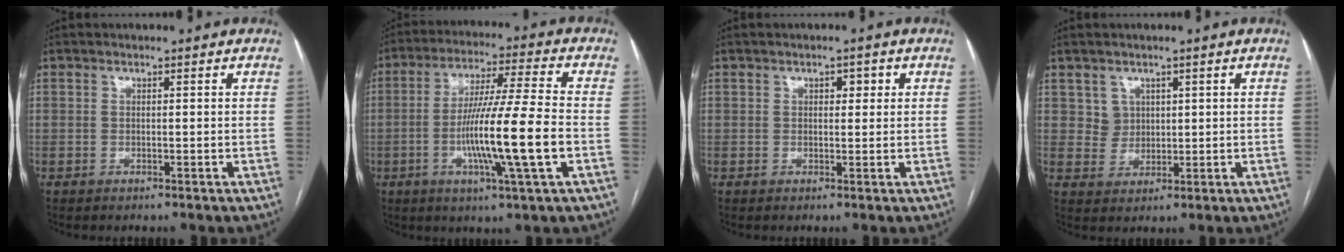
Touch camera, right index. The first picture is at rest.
{"total": 14.3, "force": [-3.3, -0.7, 13.9], "torque": [-0.256, -0.009, -0.065]}
{"total": 1.9, "force": [0.6, 1.1, 1.4], "torque": [-0.016, 0.009, 0.007]}
{"total": 3.2, "force": [1.4, 2.9, 0.2], "torque": [0.001, 0.004, 0.027]}